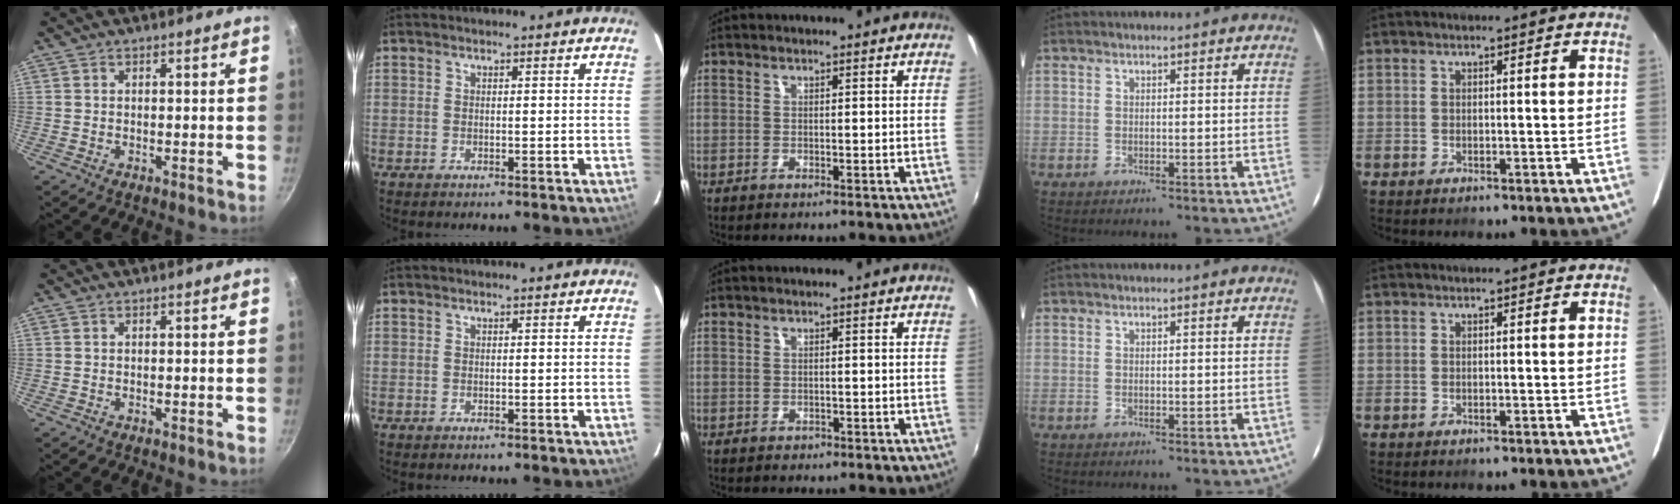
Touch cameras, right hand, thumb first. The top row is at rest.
{"middle": {"total": 0.7, "force": [-0.5, 0.5, 0.1], "torque": [-0.003, -0.002, -0.006]}}